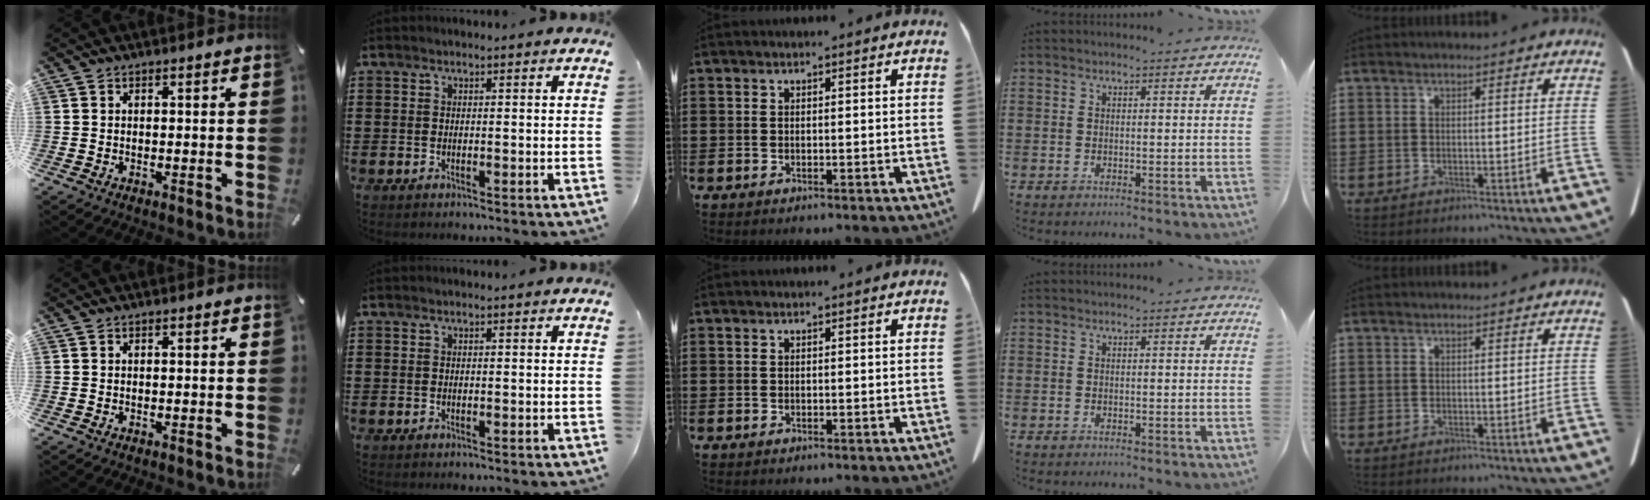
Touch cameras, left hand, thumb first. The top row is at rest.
{}